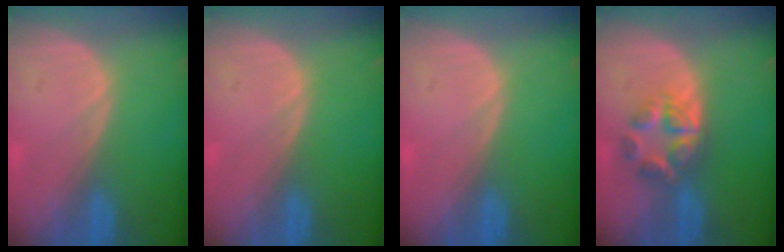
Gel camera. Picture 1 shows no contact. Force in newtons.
{"total": 0.0}
{"total": 0.0}
{"total": 5.8, "press": 5.4, "slide": 2.2}